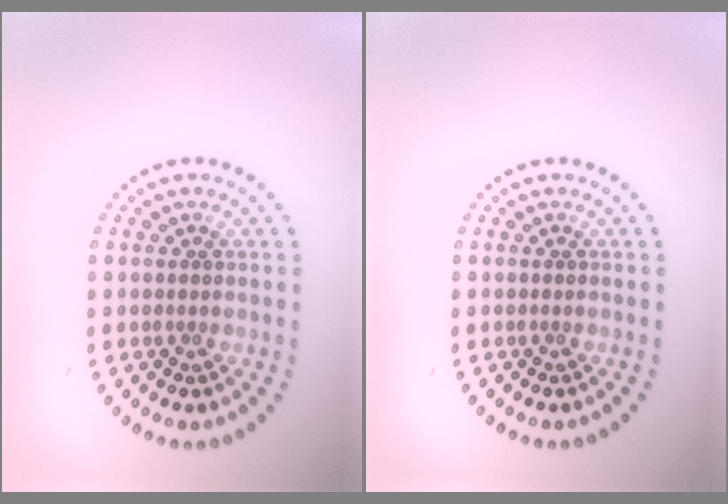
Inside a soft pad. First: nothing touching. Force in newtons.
{"total": 0.0}